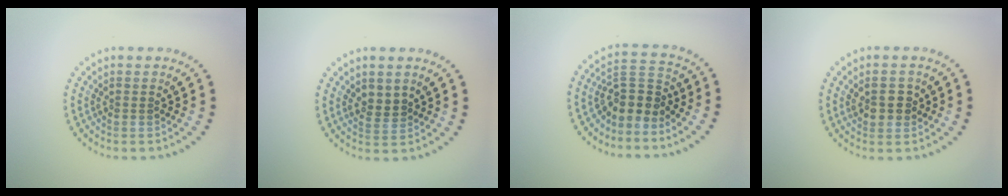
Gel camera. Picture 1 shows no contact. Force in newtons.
{"total": 1.8, "press": 1.7, "slide": 0.7}
{"total": 3.3, "press": 2.4, "slide": 2.2}
{"total": 2.6, "press": 2.5, "slide": 0.5}